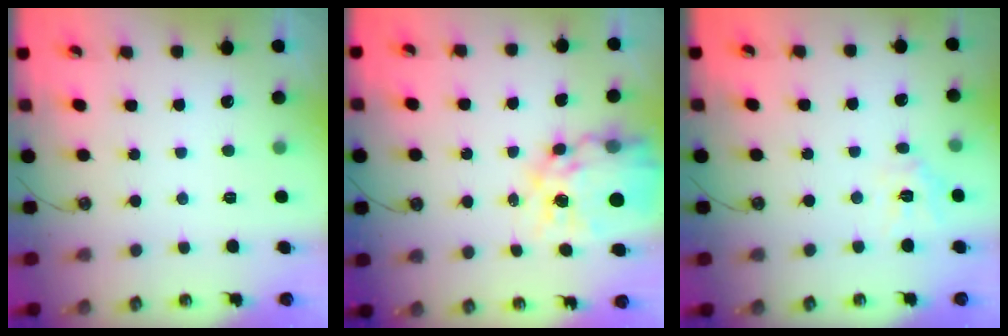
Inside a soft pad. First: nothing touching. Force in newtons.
{"total": 17.0, "press": 16.9, "slide": 1.8}
{"total": 9.0, "press": 9.0, "slide": 0.5}